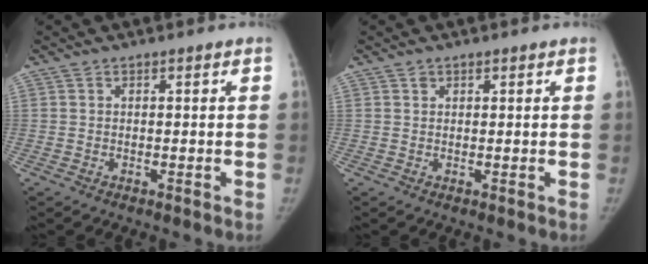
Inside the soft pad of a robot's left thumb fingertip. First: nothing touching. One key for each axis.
{"total": 0.8, "fx": 0.4, "fy": 0.6, "fz": 0.1, "tx": 0.008, "ty": -0.002, "tz": 0.005}